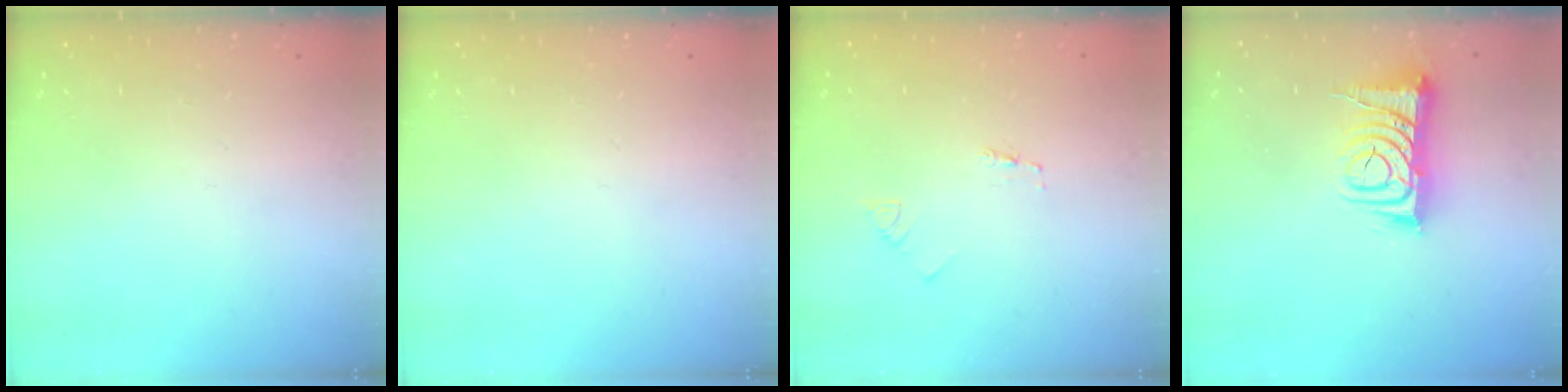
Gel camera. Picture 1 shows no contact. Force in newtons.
{"total": 0.0}
{"total": 1.8, "press": 1.8, "slide": 0.2}
{"total": 10.2, "press": 10.2, "slide": 1.1}